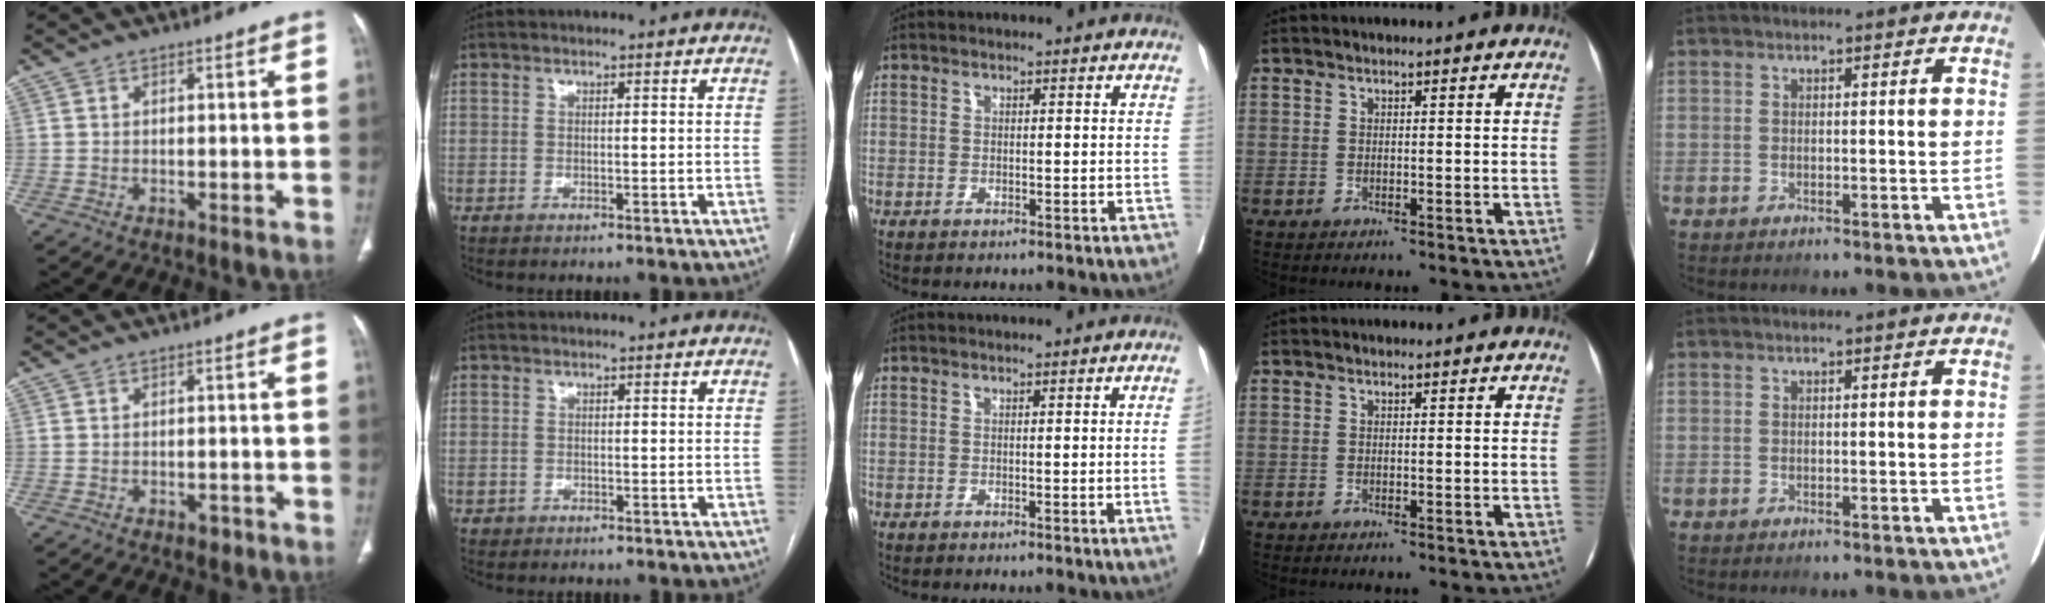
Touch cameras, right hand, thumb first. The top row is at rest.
{"thumb": {"total": 1.1, "force": [-0.7, 0.8, 0.5], "torque": [0.000, 0.003, -0.008]}, "index": {"total": 0.8, "force": [-0.1, 0.8, 0.0], "torque": [0.005, 0.006, -0.004]}, "middle": {"total": 1.8, "force": [-0.3, -0.6, 1.7], "torque": [-0.020, -0.003, -0.003]}}